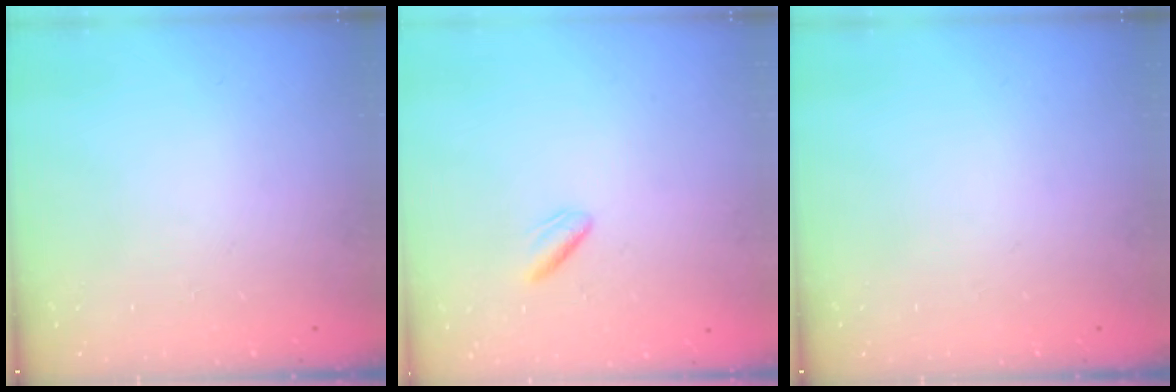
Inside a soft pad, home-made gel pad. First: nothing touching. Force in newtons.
{"total": 2.3, "press": 1.9, "slide": 1.2}
{"total": 0.0}